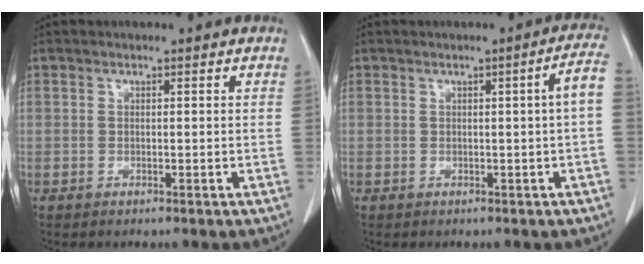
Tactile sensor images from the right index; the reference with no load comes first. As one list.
[{"total": 3.7, "force": [-0.1, -0.4, 3.6], "torque": [-0.041, 0.005, 0.000]}]